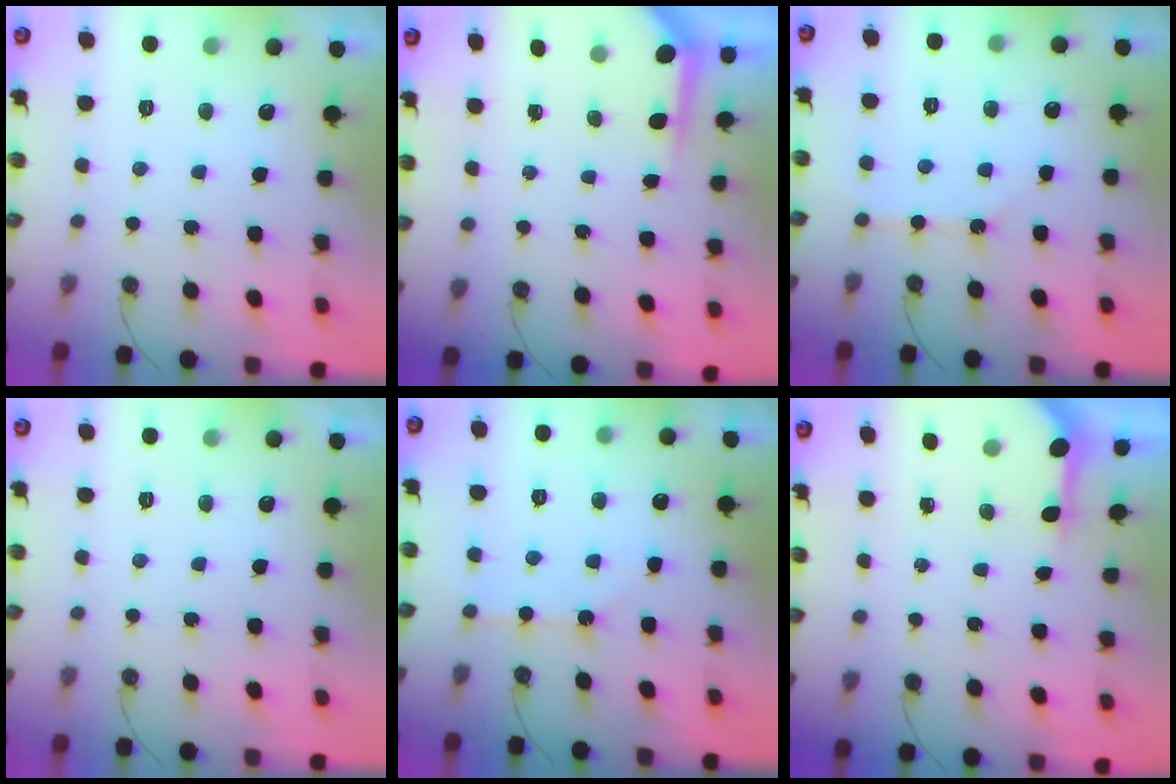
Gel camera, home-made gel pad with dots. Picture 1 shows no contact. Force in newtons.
{"total": 3.8, "press": 3.8, "slide": 0.4}
{"total": 2.3, "press": 2.3, "slide": 0.4}
{"total": 0.0}
{"total": 3.5, "press": 3.5, "slide": 0.4}
{"total": 3.0, "press": 3.0, "slide": 0.2}